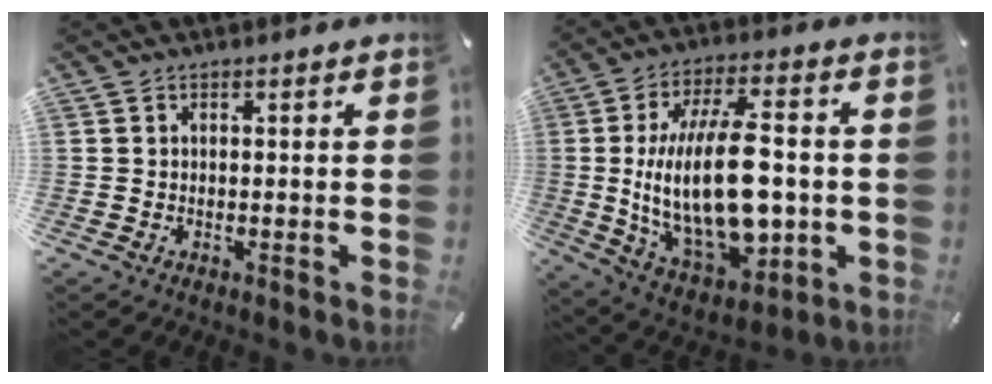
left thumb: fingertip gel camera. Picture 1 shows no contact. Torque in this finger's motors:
{"motor_torque": [1.35, 3.66, 1.92, -0.85, 0.95]}